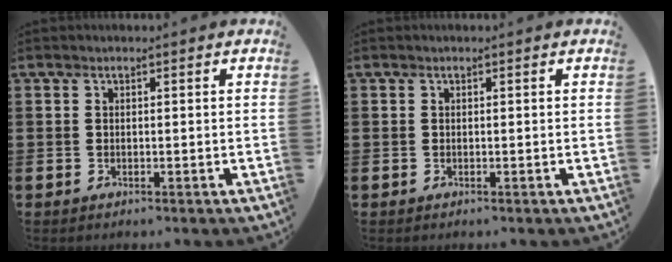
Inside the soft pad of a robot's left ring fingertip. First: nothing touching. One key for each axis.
{"total": 0.0}